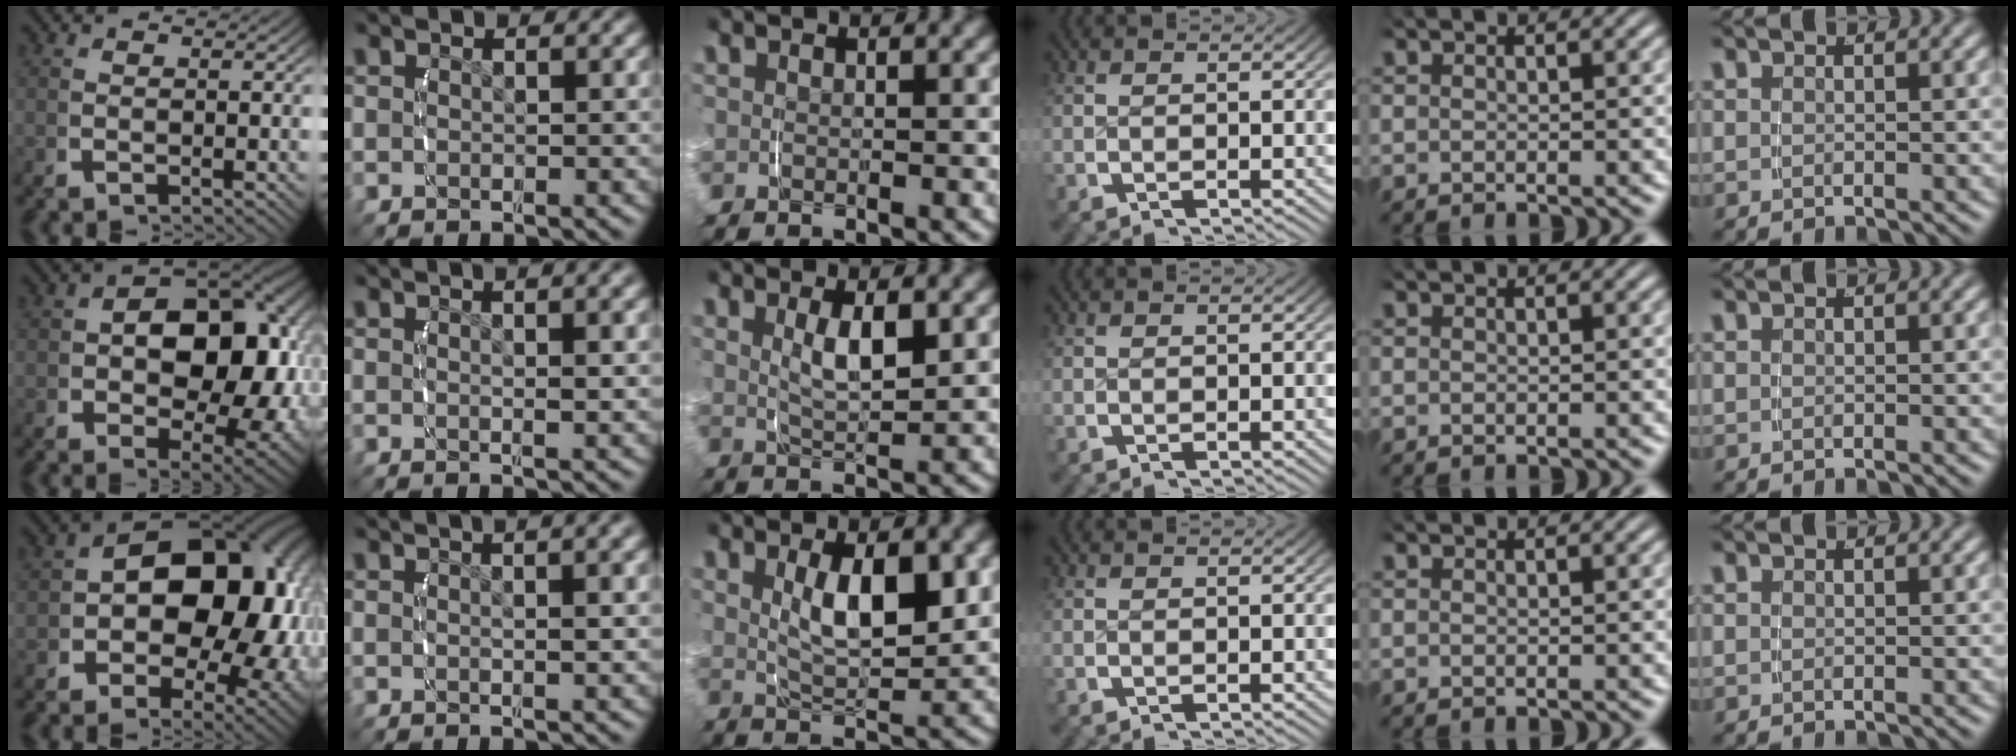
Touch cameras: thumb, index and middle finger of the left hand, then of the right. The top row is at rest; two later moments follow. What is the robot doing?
{"motion": "grasp_and_lifting", "object": "velcro strap"}